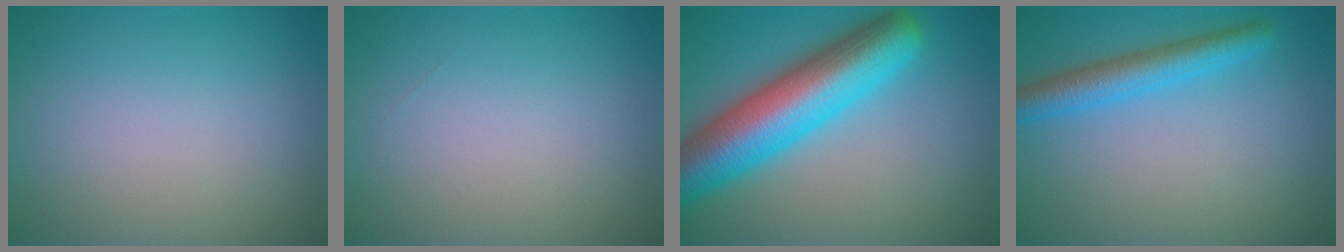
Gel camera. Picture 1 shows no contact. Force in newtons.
{"total": 0.0}
{"total": 10.2, "press": 10.2, "slide": 0.3}
{"total": 3.7, "press": 3.7, "slide": 0.2}